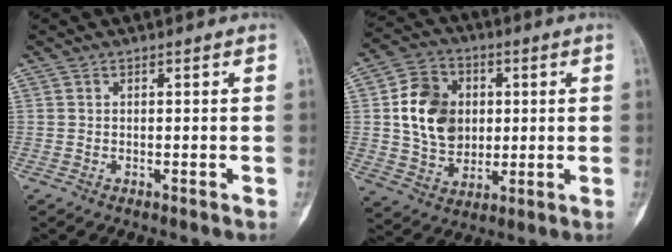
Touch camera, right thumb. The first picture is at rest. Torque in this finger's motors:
{"motor_torque": [0.37, 1.80, 0.15, -0.23, 0.21]}